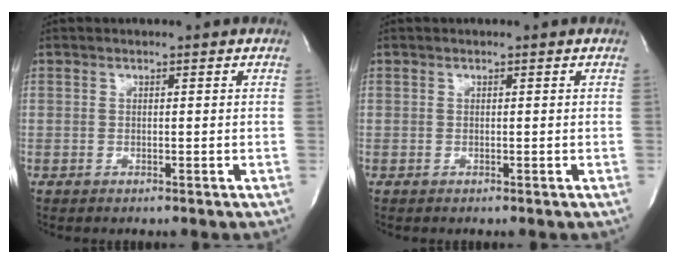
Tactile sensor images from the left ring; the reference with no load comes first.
{"total": 0.0}